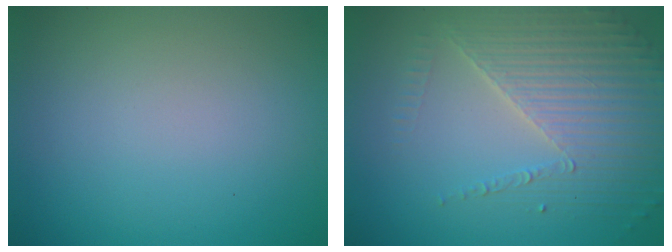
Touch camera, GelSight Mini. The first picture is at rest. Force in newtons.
{"total": 4.7, "press": 4.0, "slide": 2.5}